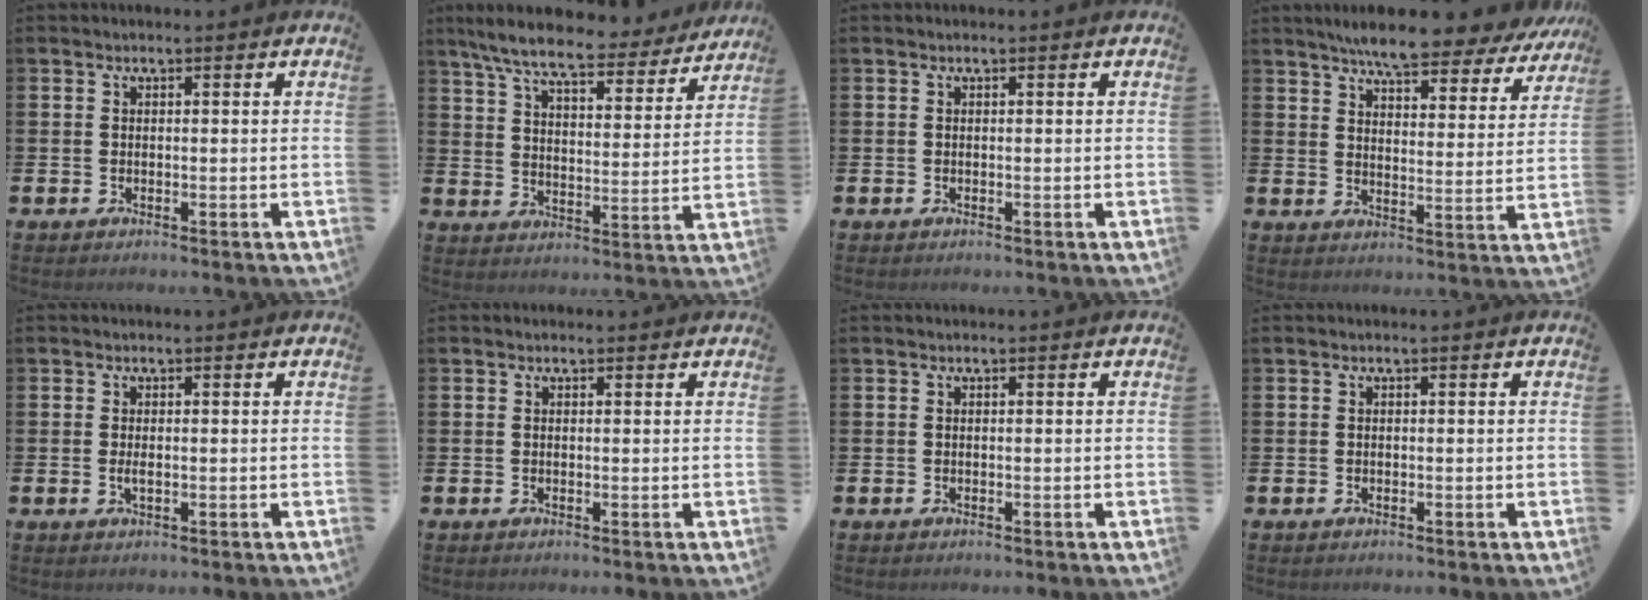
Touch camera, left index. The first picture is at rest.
{"total": 8.8, "force": [7.9, 1.2, 3.7], "torque": [-0.096, -0.044, 0.134]}
{"total": 0.0}
{"total": 7.3, "force": [6.8, 0.7, 2.5], "torque": [-0.069, -0.036, 0.119]}
{"total": 1.1, "force": [-0.1, 0.4, 1.0], "torque": [-0.020, 0.002, -0.003]}
{"total": 0.0}
{"total": 0.0}
{"total": 0.0}